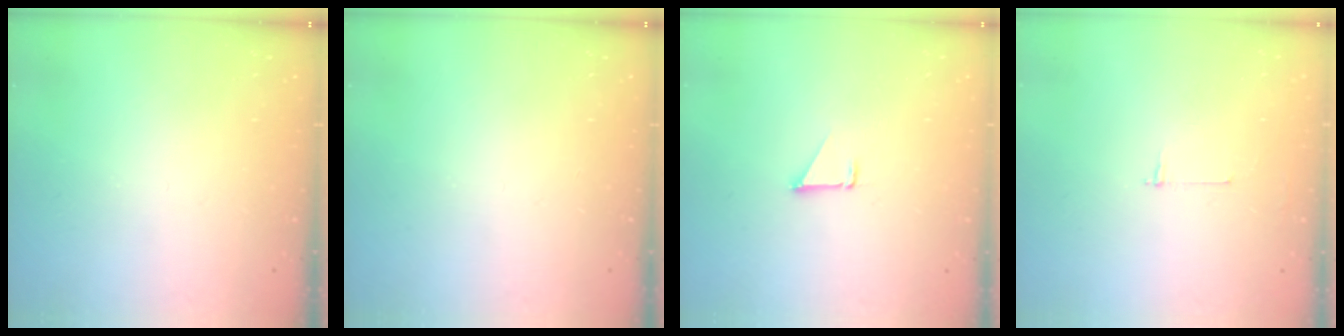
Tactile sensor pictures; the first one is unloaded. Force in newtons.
{"total": 0.0}
{"total": 1.5, "press": 1.5, "slide": 0.1}
{"total": 2.7, "press": 2.7, "slide": 0.3}